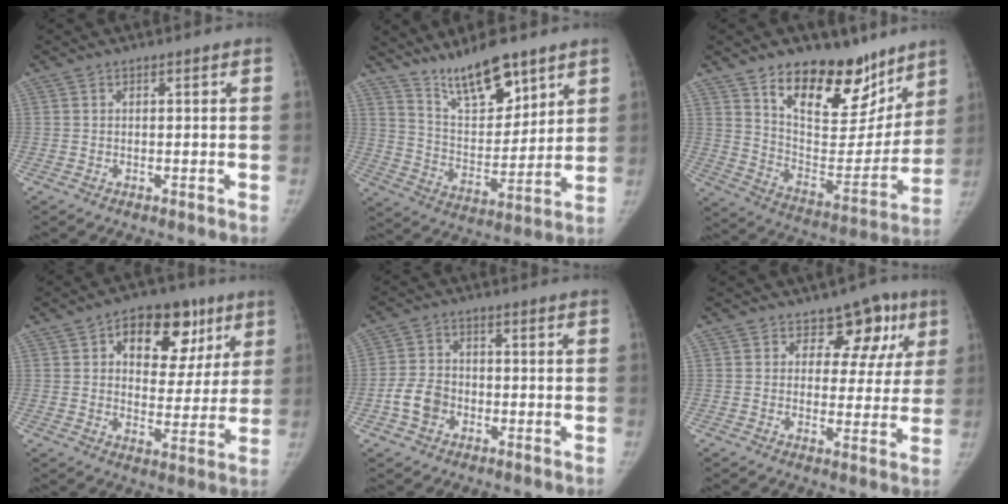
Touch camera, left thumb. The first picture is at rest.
{"total": 13.9, "force": [10.3, 4.8, 7.9], "torque": [-0.102, -0.070, 0.192]}
{"total": 23.0, "force": [15.0, 11.8, 12.9], "torque": [-0.136, -0.086, 0.241]}
{"total": 15.4, "force": [6.8, 9.6, 9.8], "torque": [-0.078, -0.006, 0.099]}
{"total": 6.0, "force": [-2.1, 4.7, 3.1], "torque": [-0.048, 0.019, -0.042]}
{"total": 8.9, "force": [4.5, 6.4, 4.2], "torque": [0.008, -0.011, 0.053]}